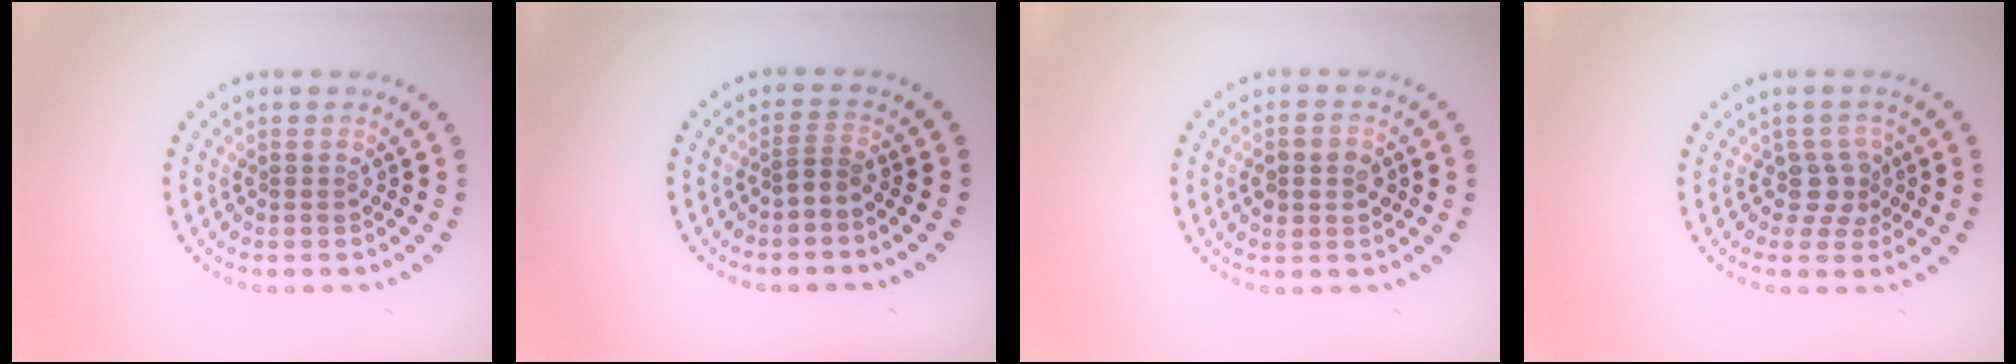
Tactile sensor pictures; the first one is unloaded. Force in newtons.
{"total": 1.4, "press": 0.9, "slide": 1.0}
{"total": 2.8, "press": 2.8, "slide": 0.0}
{"total": 2.3, "press": 1.7, "slide": 1.6}